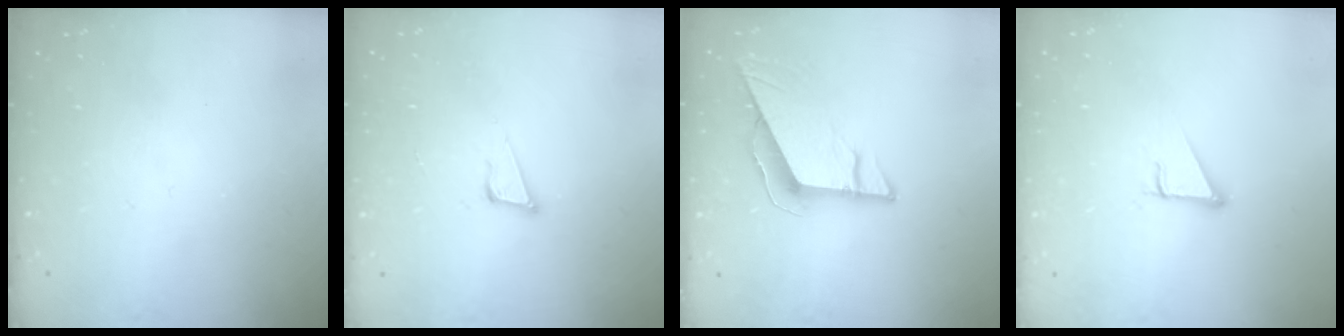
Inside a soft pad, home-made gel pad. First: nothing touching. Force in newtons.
{"total": 6.1, "press": 5.5, "slide": 2.7}
{"total": 9.0, "press": 9.0, "slide": 0.4}
{"total": 2.9, "press": 2.9, "slide": 0.1}